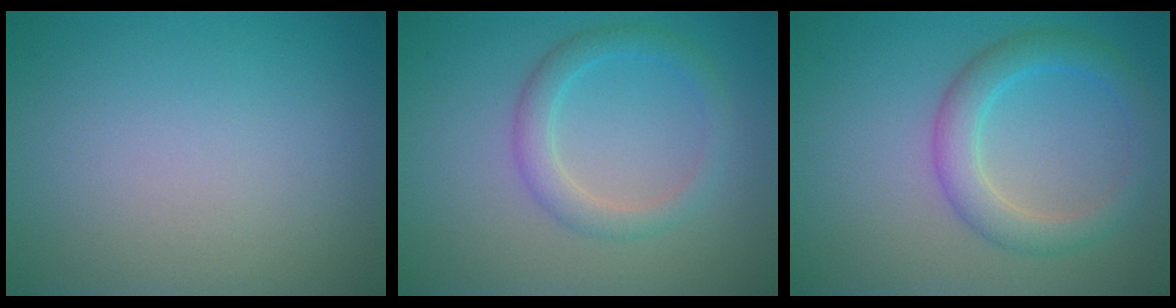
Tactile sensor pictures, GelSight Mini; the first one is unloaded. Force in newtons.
{"total": 2.6, "press": 2.6, "slide": 0.1}
{"total": 3.6, "press": 3.6, "slide": 0.0}